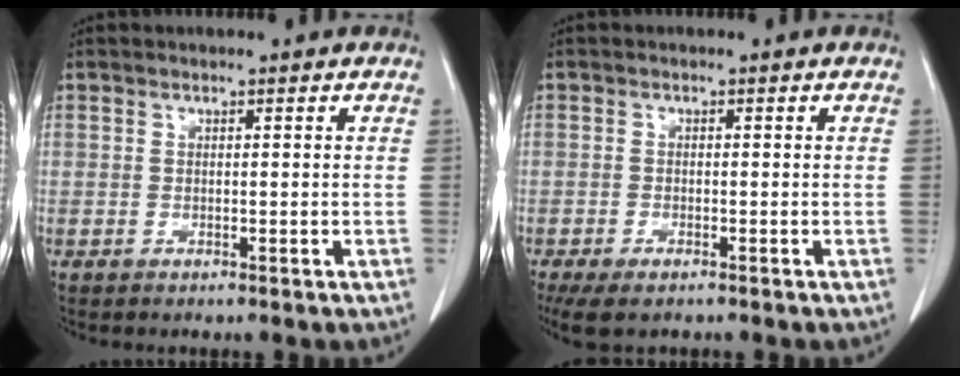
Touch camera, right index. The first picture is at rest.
{"total": 5.1, "force": [-3.6, 1.9, 3.0], "torque": [-0.054, -0.012, -0.059]}